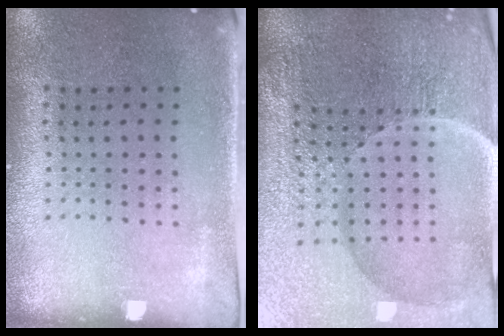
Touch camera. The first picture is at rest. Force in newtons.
{"total": 5.9, "press": 5.4, "slide": 2.4}